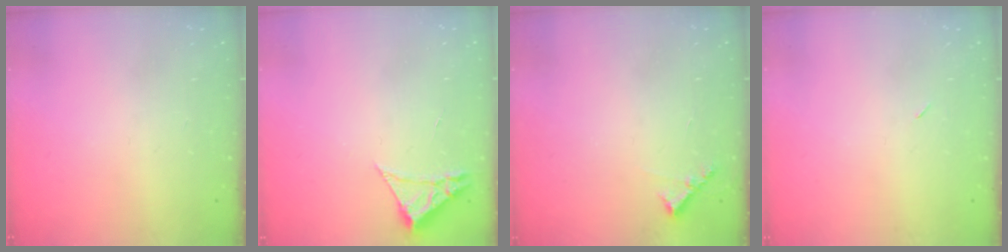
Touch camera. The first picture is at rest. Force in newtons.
{"total": 2.3, "press": 2.3, "slide": 0.4}
{"total": 5.8, "press": 5.8, "slide": 0.5}
{"total": 2.3, "press": 2.0, "slide": 1.2}